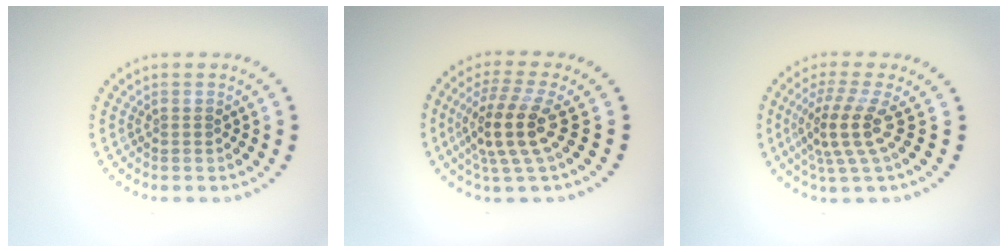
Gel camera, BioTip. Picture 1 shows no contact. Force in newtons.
{"total": 4.6, "press": 3.8, "slide": 2.5}
{"total": 3.8, "press": 2.7, "slide": 2.6}